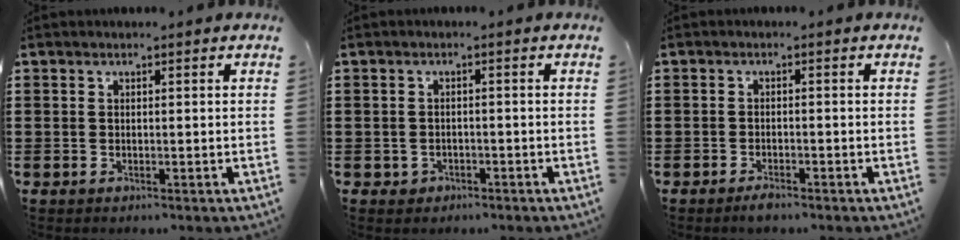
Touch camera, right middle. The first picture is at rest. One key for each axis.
{"total": 1.1, "fx": -0.8, "fy": 0.8, "fz": 0.2, "tx": -0.007, "ty": 0.001, "tz": -0.019}
{"total": 1.6, "fx": -1.3, "fy": 0.3, "fz": 0.8, "tx": -0.016, "ty": -0.001, "tz": -0.025}